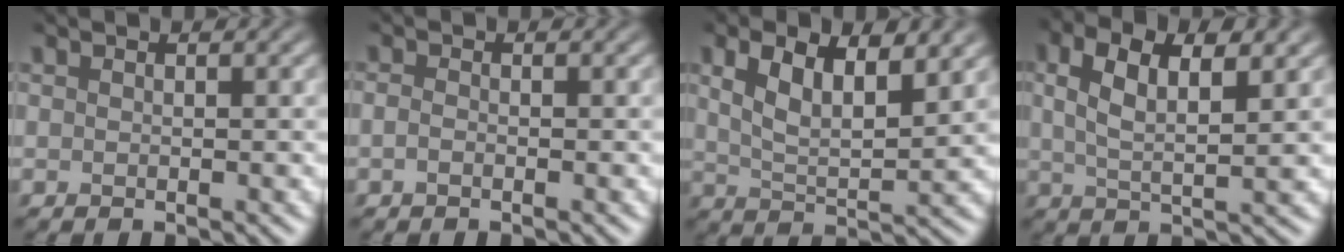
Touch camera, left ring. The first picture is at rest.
{"total": 0.7, "force": [-0.4, 0.3, 0.5], "torque": [-0.012, -0.003, -0.010]}
{"total": 5.7, "force": [2.5, 2.1, 4.6], "torque": [-0.090, 0.000, 0.044]}
{"total": 5.6, "force": [2.0, 2.1, 4.8], "torque": [-0.090, 0.004, 0.032]}